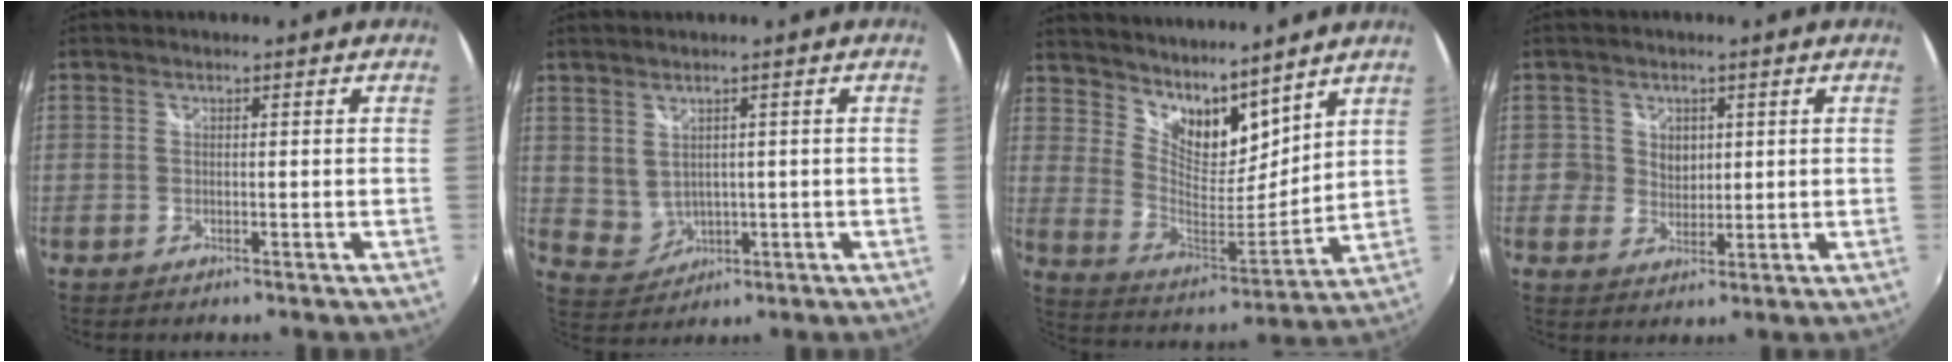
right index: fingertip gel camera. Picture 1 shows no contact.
{"total": 4.6, "force": [1.7, 3.5, 2.3], "torque": [-0.045, 0.000, 0.049]}
{"total": 13.6, "force": [11.2, 5.2, 5.7], "torque": [-0.105, -0.006, 0.209]}
{"total": 3.8, "force": [0.9, 3.6, 0.5], "torque": [-0.006, 0.008, 0.016]}